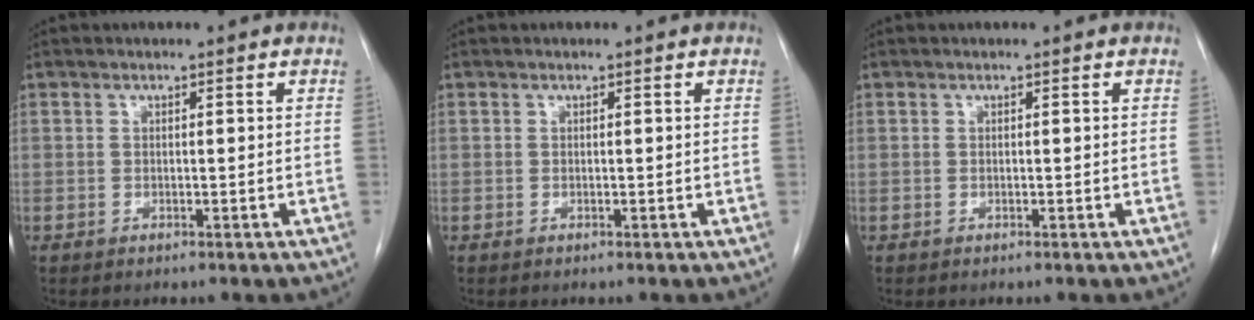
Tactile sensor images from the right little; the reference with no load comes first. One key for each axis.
{"total": 0.0}
{"total": 0.0}